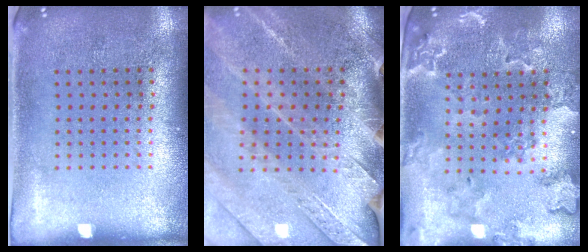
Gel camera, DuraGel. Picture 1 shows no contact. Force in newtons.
{"total": 2.9, "press": 2.9, "slide": 0.4}
{"total": 1.9, "press": 1.9, "slide": 0.3}